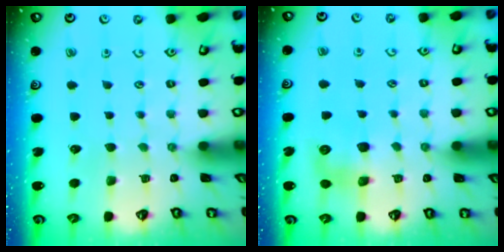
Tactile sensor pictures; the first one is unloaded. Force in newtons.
{"total": 7.9, "press": 7.9, "slide": 0.4}